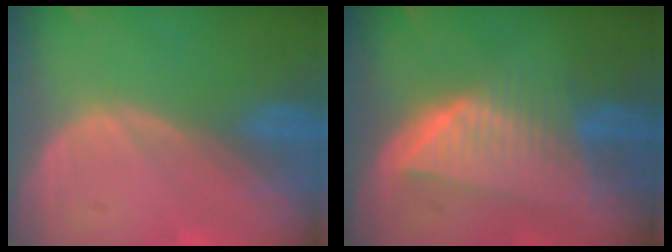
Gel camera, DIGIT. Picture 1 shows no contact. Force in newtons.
{"total": 7.6, "press": 7.0, "slide": 3.0}